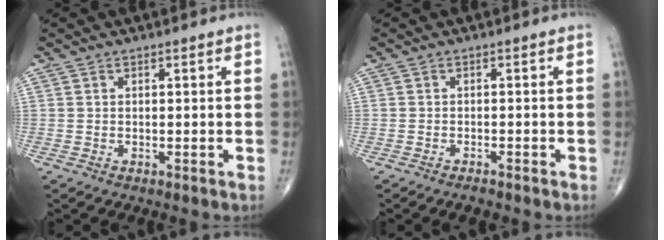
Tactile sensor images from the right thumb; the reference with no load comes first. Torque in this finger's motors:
{"motor_torque": [1.21, 0.73, 0.02, -0.36, 0.03]}